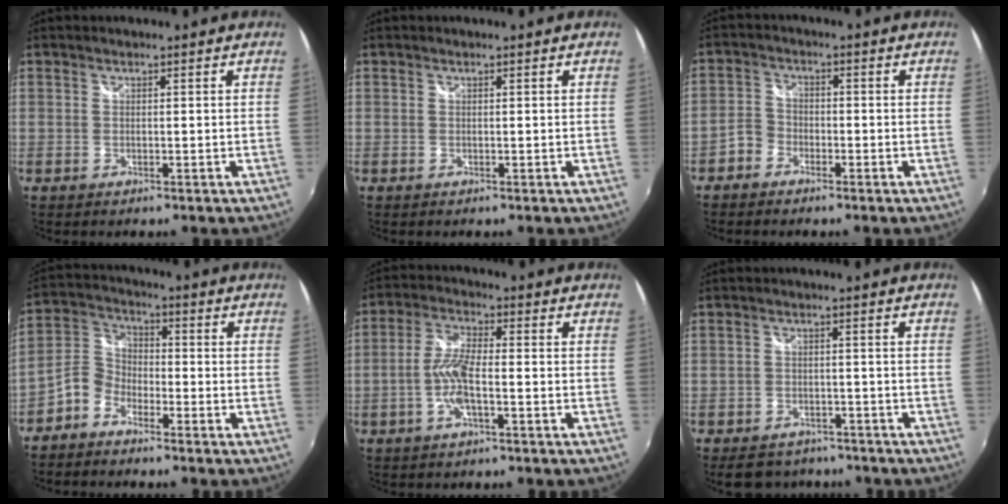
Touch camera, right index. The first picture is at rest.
{"total": 0.0}
{"total": 3.7, "force": [-2.4, 2.6, 0.8], "torque": [-0.018, 0.013, -0.050]}
{"total": 5.8, "force": [-3.9, 3.8, 2.1], "torque": [-0.051, 0.020, -0.089]}
{"total": 6.8, "force": [-2.2, 1.5, 6.2], "torque": [-0.133, 0.004, -0.044]}
{"total": 8.2, "force": [-6.6, 4.3, 2.4], "torque": [-0.058, 0.005, -0.090]}